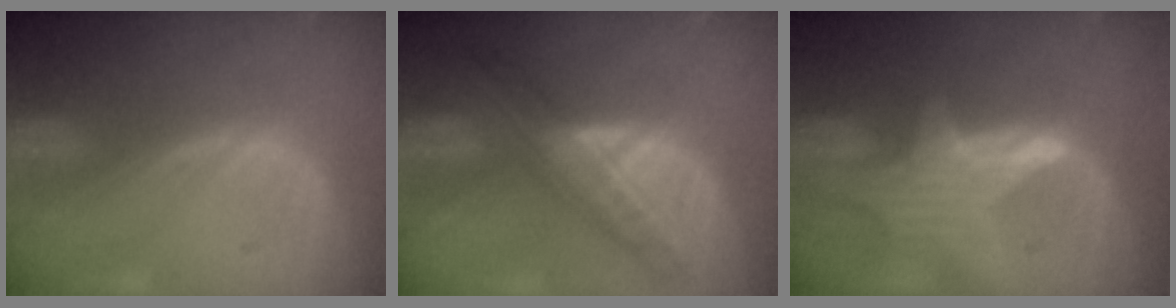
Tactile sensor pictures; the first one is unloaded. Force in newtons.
{"total": 8.8, "press": 7.6, "slide": 4.4}
{"total": 6.9, "press": 6.5, "slide": 2.4}